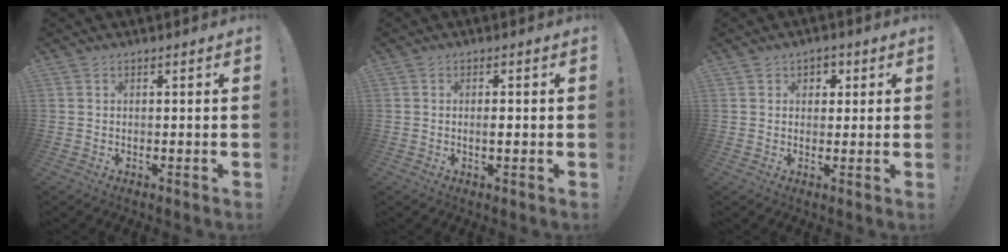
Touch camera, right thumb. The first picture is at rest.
{"total": 1.7, "force": [-0.2, 0.3, 1.7], "torque": [-0.022, -0.002, -0.006]}
{"total": 3.0, "force": [0.7, 2.8, 0.8], "torque": [-0.006, 0.003, 0.010]}